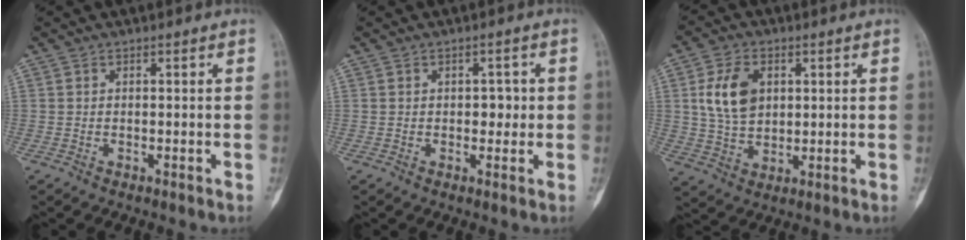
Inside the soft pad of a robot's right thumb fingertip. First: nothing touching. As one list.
[{"total": 2.6, "force": [0.1, 1.8, 1.9], "torque": [-0.005, 0.002, -0.002]}, {"total": 9.6, "force": [2.3, 6.4, 6.8], "torque": [-0.117, -0.005, 0.049]}]